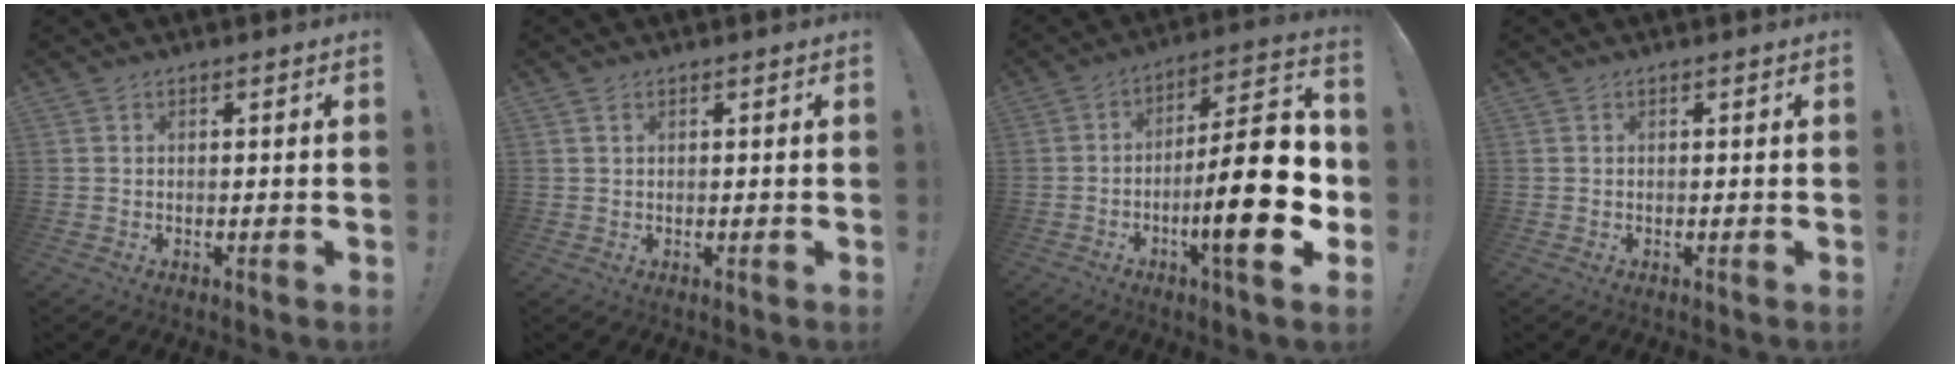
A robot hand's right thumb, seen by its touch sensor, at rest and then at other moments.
{"total": 0.8, "force": [0.5, 0.4, 0.5], "torque": [-0.009, 0.000, 0.009]}
{"total": 23.6, "force": [-5.0, 5.5, 22.4], "torque": [-0.347, 0.021, -0.080]}
{"total": 0.0}